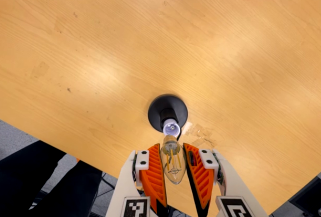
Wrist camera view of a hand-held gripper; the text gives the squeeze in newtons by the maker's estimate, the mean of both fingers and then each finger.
{"total": 10.3, "left": 9.7, "right": 11.0}